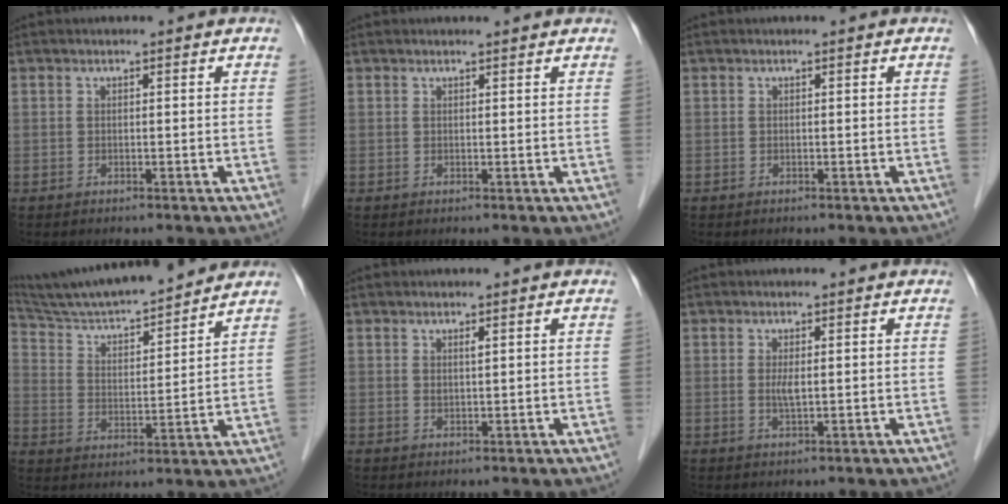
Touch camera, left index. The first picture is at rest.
{"total": 1.8, "force": [1.8, 0.2, 0.3], "torque": [-0.012, 0.005, 0.019]}
{"total": 0.0}
{"total": 18.2, "force": [16.7, 1.3, 7.1], "torque": [-0.126, 0.011, 0.273]}
{"total": 0.9, "force": [0.5, 0.2, 0.7], "torque": [-0.018, -0.002, 0.010]}
{"total": 1.8, "force": [0.1, 0.3, 1.8], "torque": [-0.040, -0.003, 0.004]}